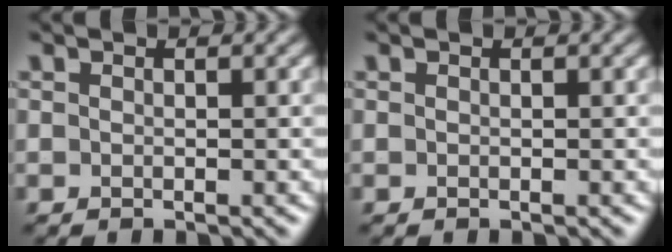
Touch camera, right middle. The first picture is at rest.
{"total": 0.0}